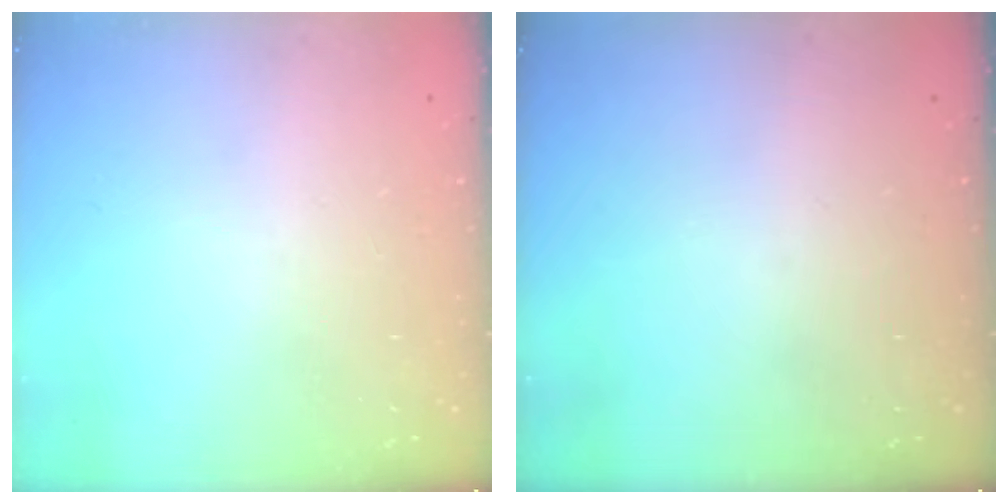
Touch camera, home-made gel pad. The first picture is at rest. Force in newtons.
{"total": 0.0}